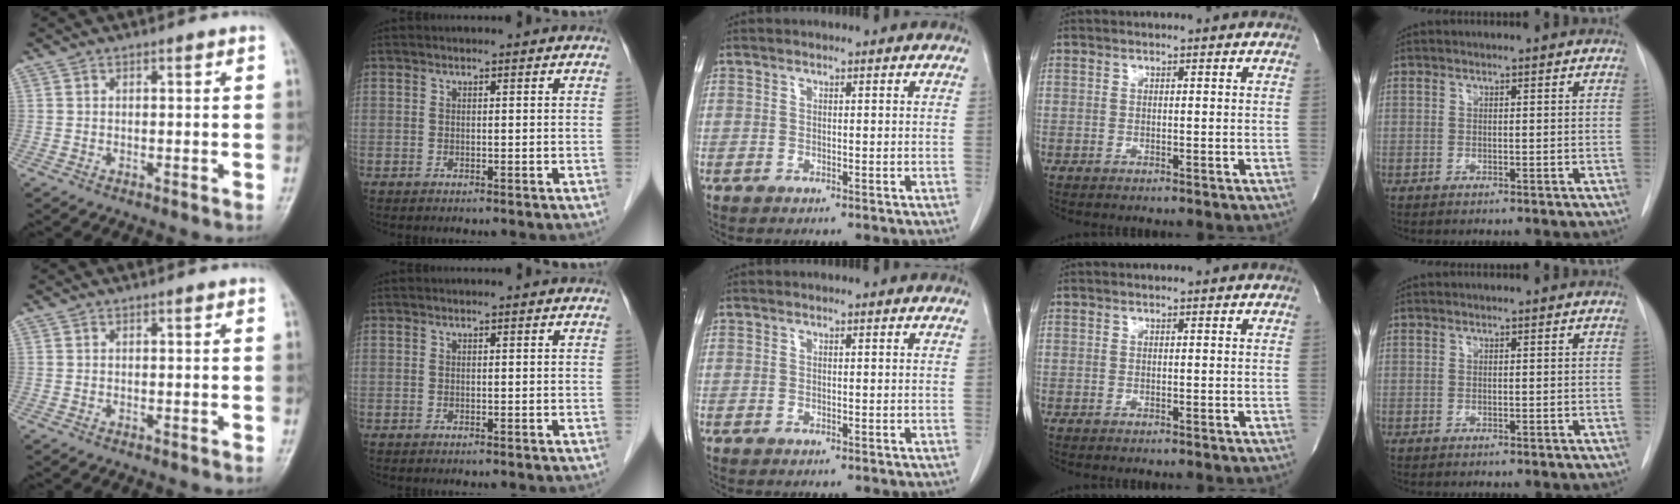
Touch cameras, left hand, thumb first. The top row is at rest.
{}